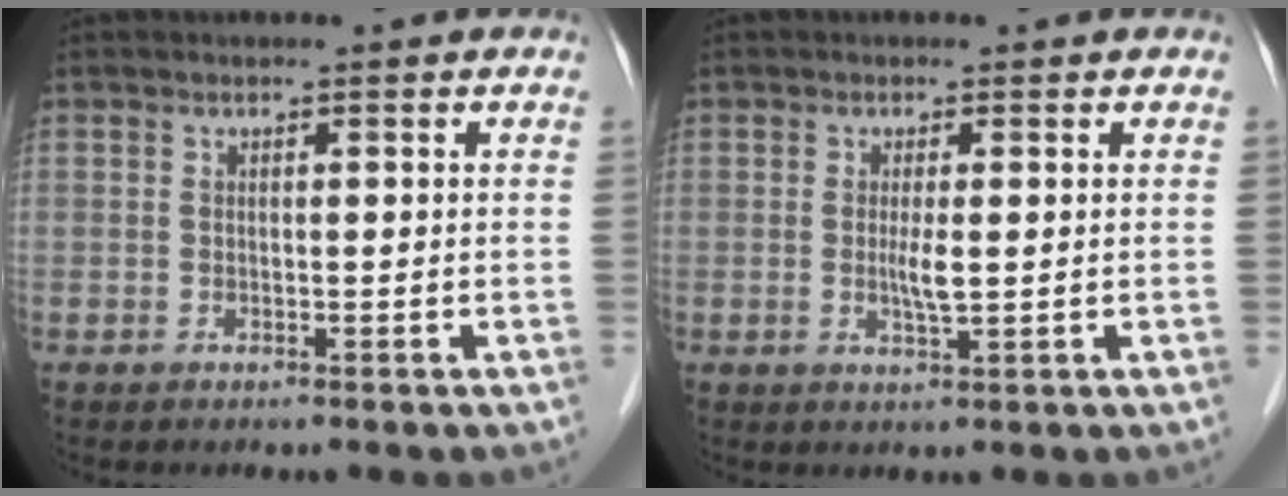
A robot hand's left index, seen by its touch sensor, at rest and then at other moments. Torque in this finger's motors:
{"motor_torque": [0.33, 0.26, 0.08, 0.06]}